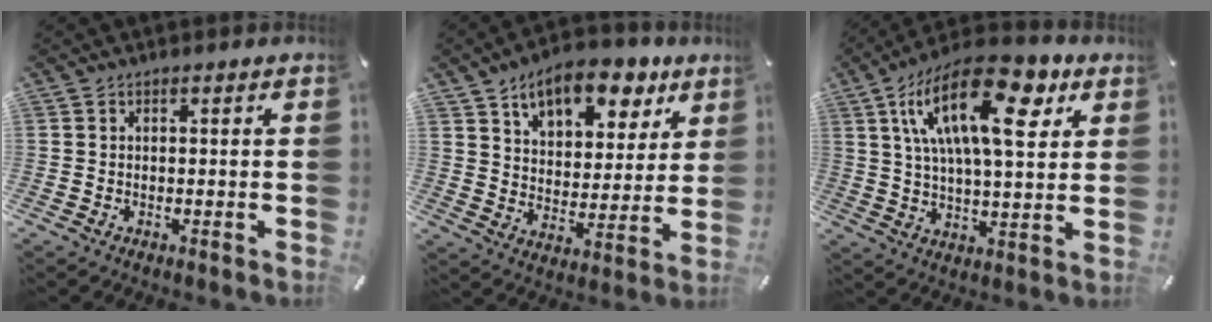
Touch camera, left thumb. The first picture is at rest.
{"total": 12.6, "force": [8.9, 7.3, 5.1], "torque": [-0.078, -0.054, 0.156]}
{"total": 21.8, "force": [9.0, 9.4, 17.5], "torque": [-0.318, -0.020, 0.137]}